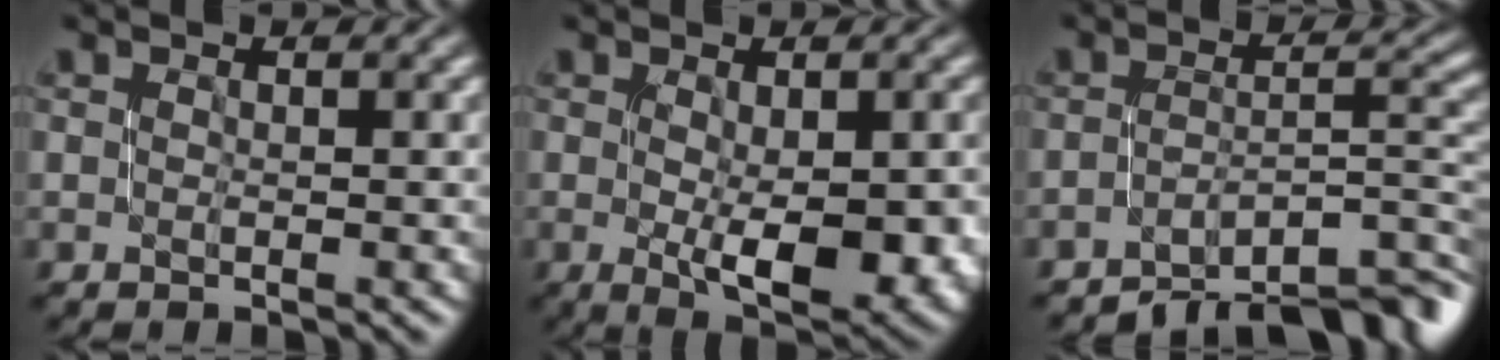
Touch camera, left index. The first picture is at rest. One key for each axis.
{"total": 6.8, "fx": -0.9, "fy": 2.5, "fz": 6.2, "tx": -0.104, "ty": -0.016, "tz": -0.003}
{"total": 7.9, "fx": -6.3, "fy": 2.2, "fz": 4.3, "tx": -0.052, "ty": 0.009, "tz": -0.105}